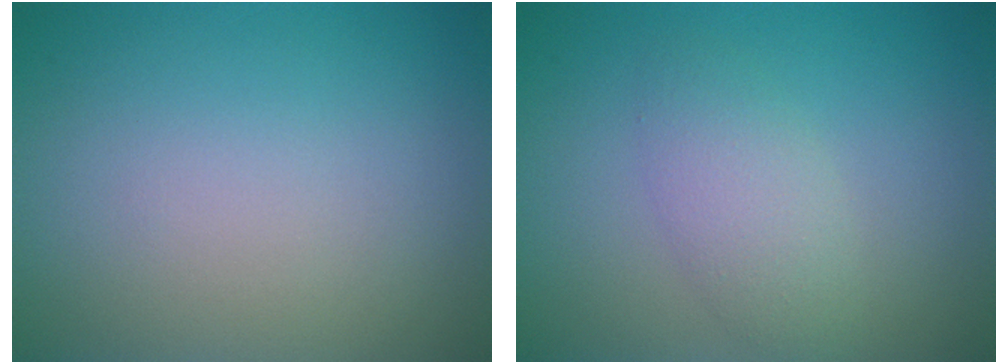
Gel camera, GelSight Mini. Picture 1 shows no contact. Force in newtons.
{"total": 2.7, "press": 2.7, "slide": 0.0}